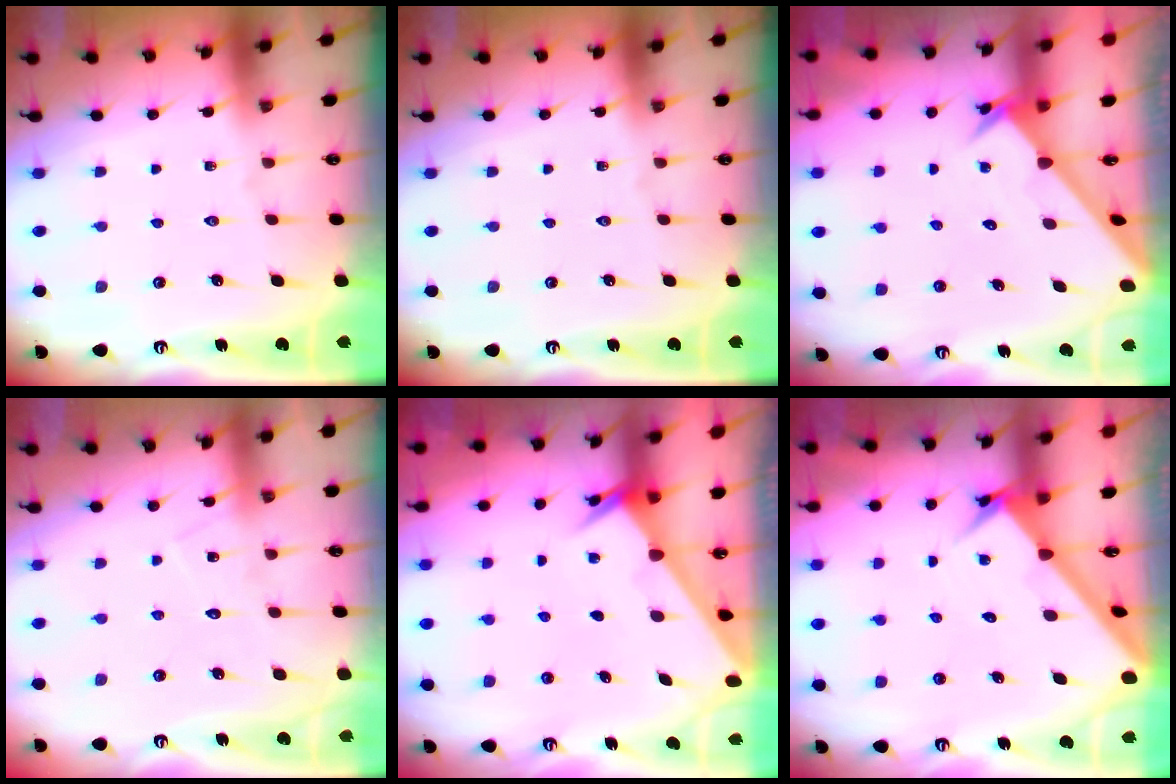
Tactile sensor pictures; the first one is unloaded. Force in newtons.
{"total": 0.0}
{"total": 2.7, "press": 2.6, "slide": 0.2}
{"total": 7.1, "press": 7.1, "slide": 0.5}
{"total": 1.8, "press": 1.8, "slide": 0.0}
{"total": 3.7, "press": 3.7, "slide": 0.4}